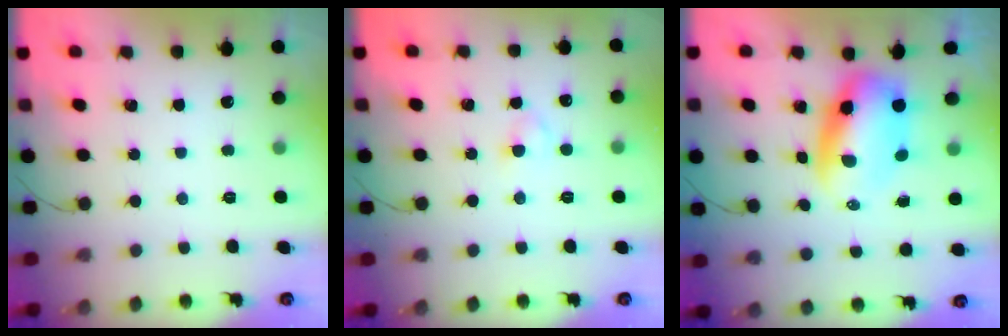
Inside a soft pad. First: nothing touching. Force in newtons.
{"total": 2.7, "press": 2.4, "slide": 1.1}
{"total": 7.5, "press": 7.2, "slide": 2.1}